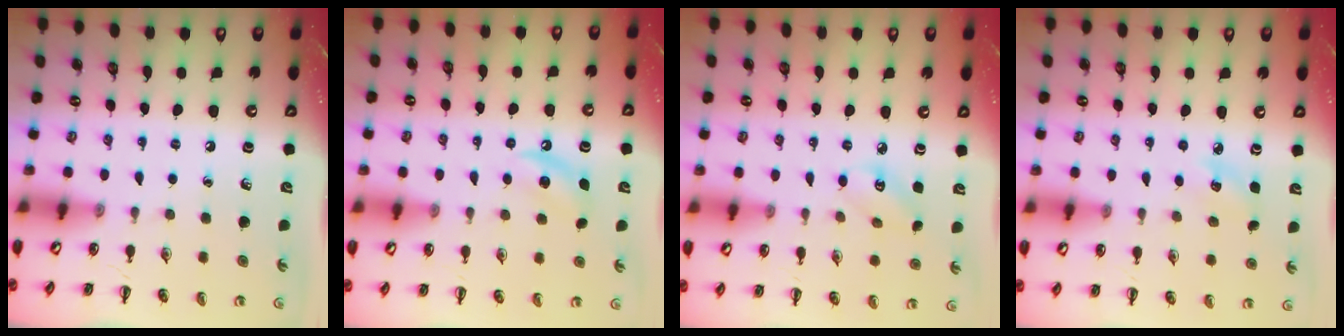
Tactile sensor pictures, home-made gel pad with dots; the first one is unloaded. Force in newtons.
{"total": 6.3, "press": 6.1, "slide": 1.8}
{"total": 3.7, "press": 3.6, "slide": 0.6}
{"total": 4.5, "press": 4.3, "slide": 1.3}